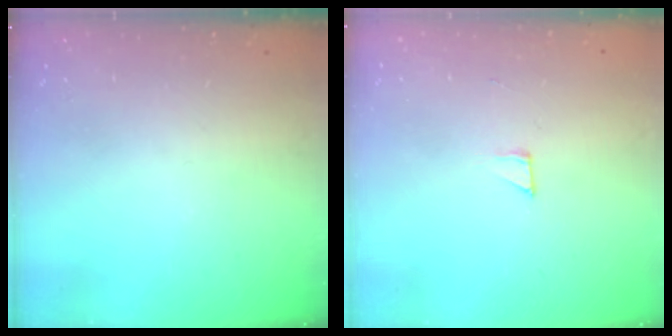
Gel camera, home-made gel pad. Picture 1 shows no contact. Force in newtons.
{"total": 2.6, "press": 2.6, "slide": 0.1}